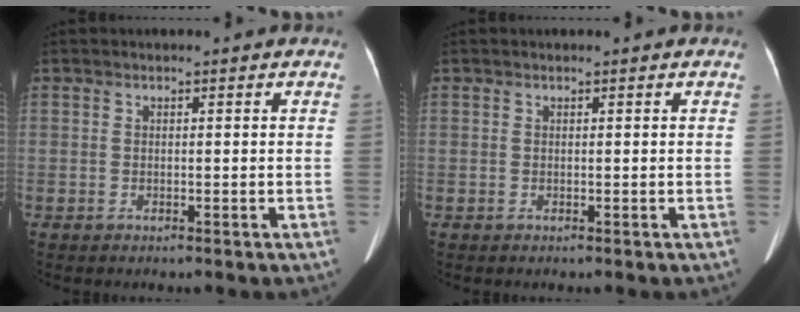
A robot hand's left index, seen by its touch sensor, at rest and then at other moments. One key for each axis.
{"total": 0.0}